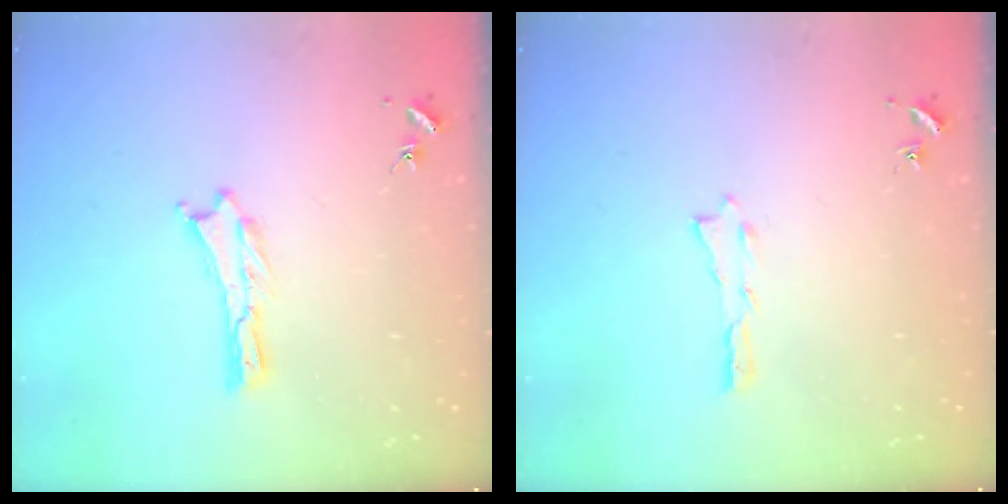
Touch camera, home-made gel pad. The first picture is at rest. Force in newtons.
{"total": 0.0}